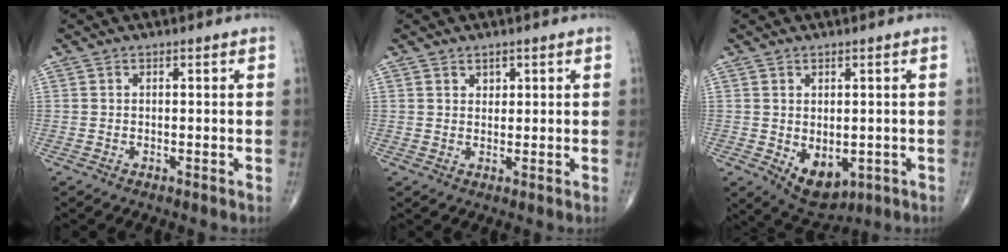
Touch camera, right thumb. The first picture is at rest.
{"total": 1.7, "force": [1.0, 1.2, 0.6], "torque": [0.005, -0.006, 0.014]}
{"total": 7.6, "force": [-1.7, 4.7, 5.8], "torque": [-0.068, -0.008, -0.005]}